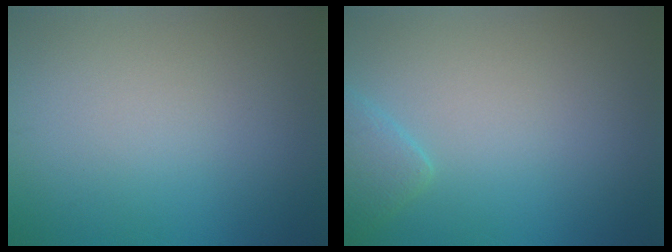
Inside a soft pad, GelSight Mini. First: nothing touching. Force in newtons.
{"total": 2.2, "press": 2.2, "slide": 0.1}